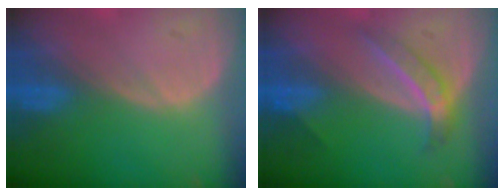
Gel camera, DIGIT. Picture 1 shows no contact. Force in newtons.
{"total": 4.2, "press": 4.2, "slide": 0.4}